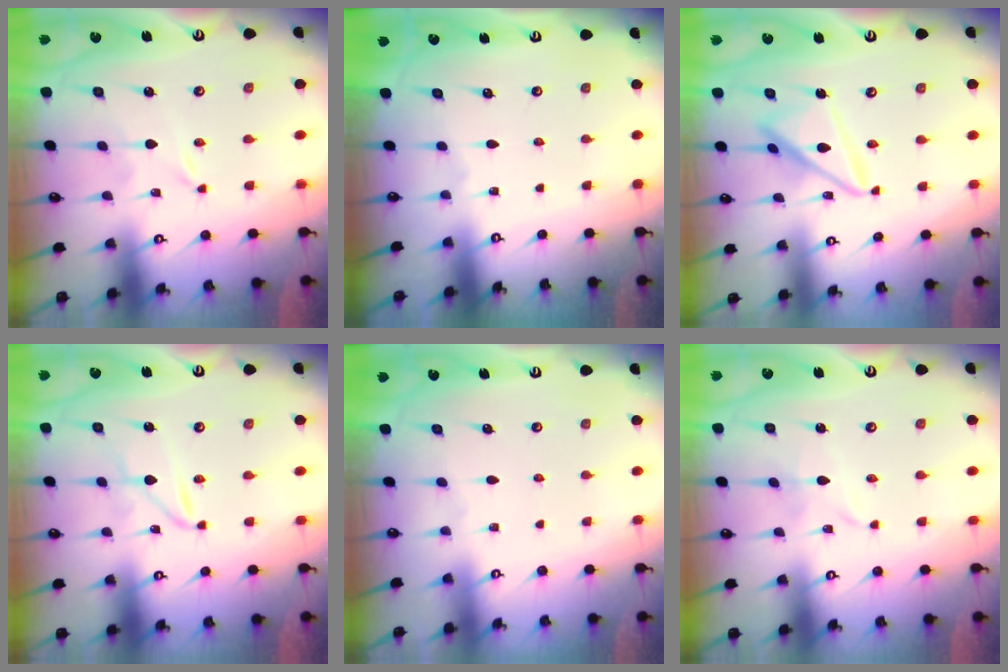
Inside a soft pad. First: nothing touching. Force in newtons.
{"total": 0.0}
{"total": 13.3, "press": 13.2, "slide": 1.2}
{"total": 2.0, "press": 2.0, "slide": 0.2}
{"total": 0.0}
{"total": 1.8, "press": 1.8, "slide": 0.2}